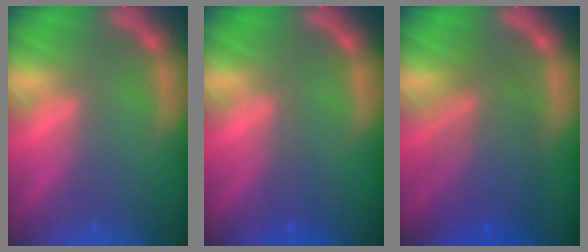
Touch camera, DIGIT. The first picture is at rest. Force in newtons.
{"total": 1.0}
{"total": 7.1}